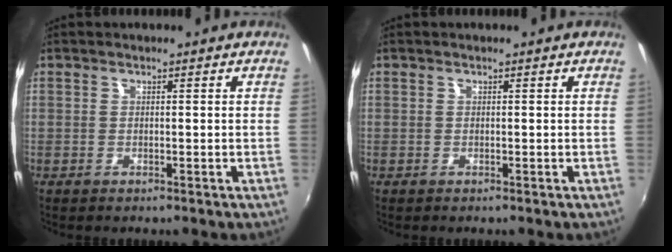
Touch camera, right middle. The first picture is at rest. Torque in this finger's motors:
{"motor_torque": [-0.06, -0.02, 0.00, 0.00]}